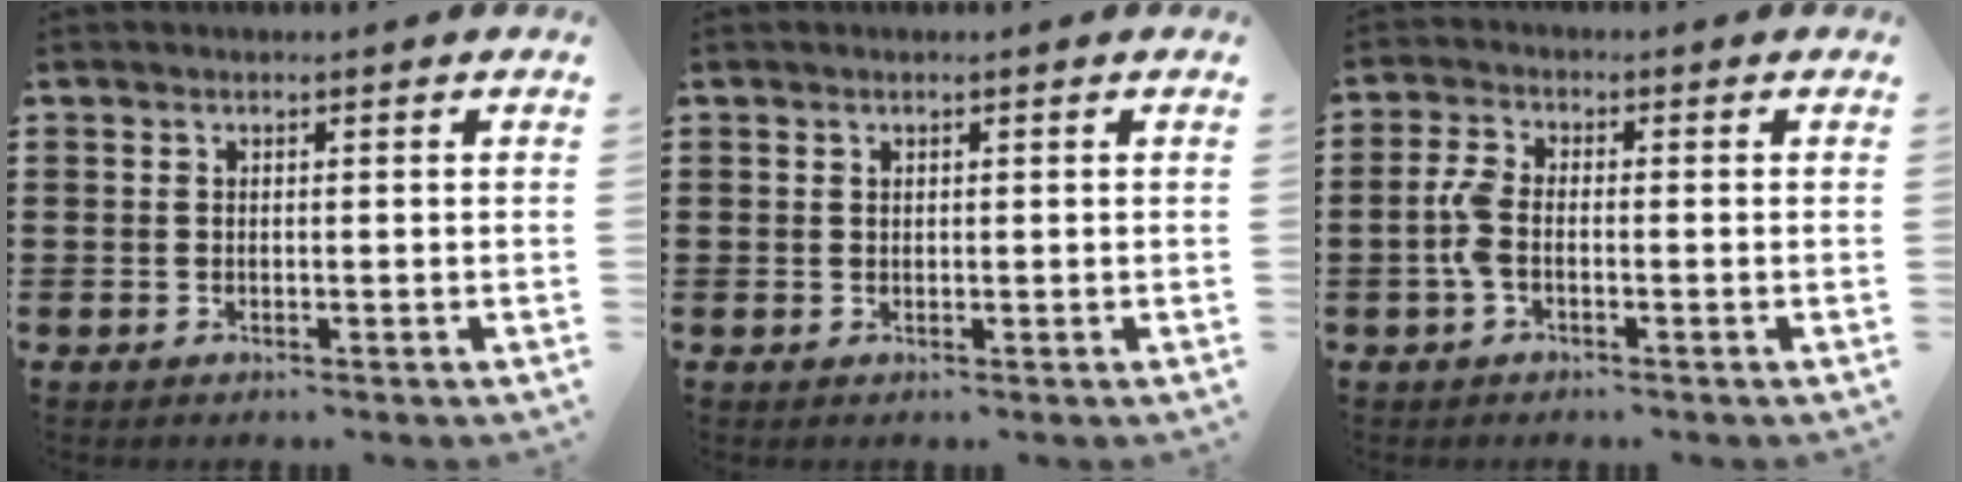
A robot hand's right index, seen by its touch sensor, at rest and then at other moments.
{"total": 0.5, "force": [0.3, 0.4, 0.1], "torque": [-0.004, 0.003, 0.005]}
{"total": 4.0, "force": [-1.0, 1.8, 3.5], "torque": [-0.091, -0.004, -0.026]}